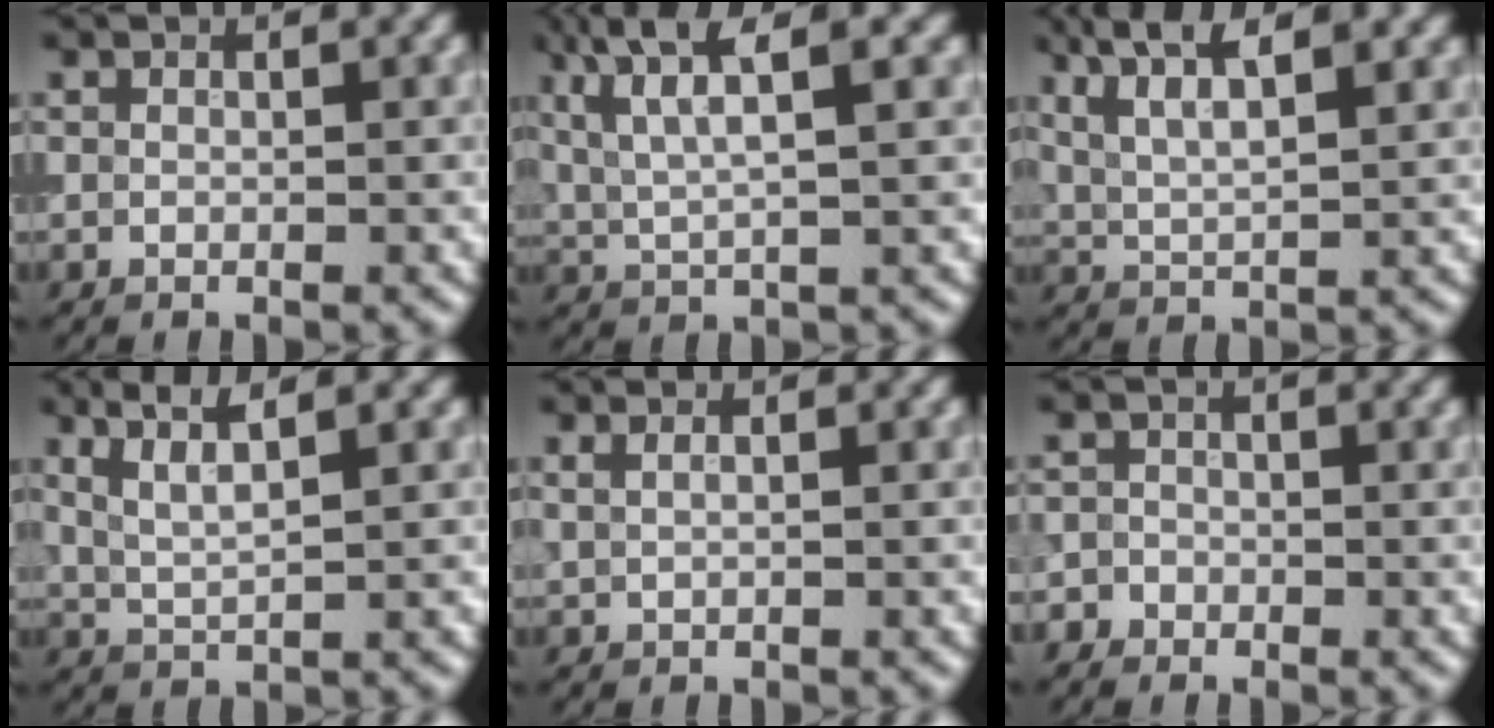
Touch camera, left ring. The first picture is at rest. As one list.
[{"total": 5.8, "force": [3.2, 1.1, 4.8], "torque": [-0.087, 0.017, 0.064]}, {"total": 5.7, "force": [3.8, 1.5, 4.0], "torque": [-0.069, 0.029, 0.056]}, {"total": 3.2, "force": [2.1, 0.4, 2.3], "torque": [-0.045, 0.013, 0.047]}, {"total": 1.8, "force": [1.0, 0.9, 1.2], "torque": [-0.007, 0.012, -0.004]}, {"total": 1.2, "force": [-0.9, 0.6, -0.4], "torque": [0.011, 0.013, -0.015]}]